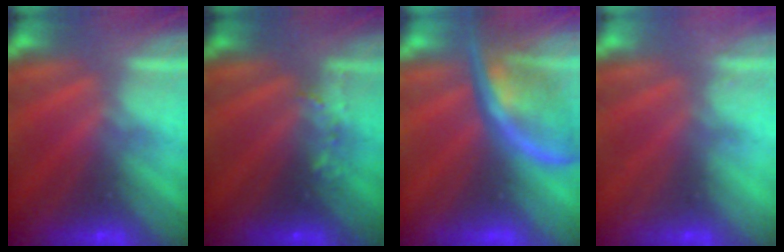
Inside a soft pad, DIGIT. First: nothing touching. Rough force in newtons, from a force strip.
{"total": 2.6}
{"total": 2.5}
{"total": 2.2}